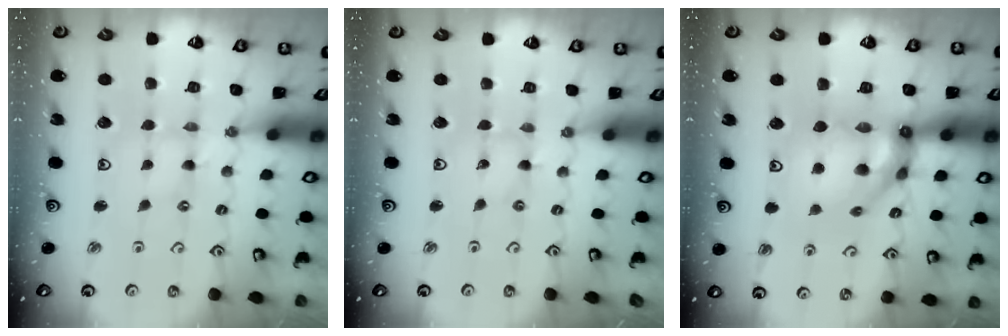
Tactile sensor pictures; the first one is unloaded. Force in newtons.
{"total": 0.0}
{"total": 15.2, "press": 15.1, "slide": 1.5}